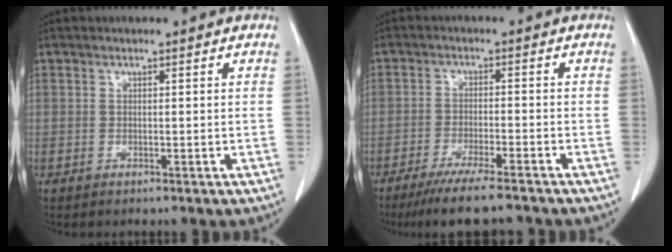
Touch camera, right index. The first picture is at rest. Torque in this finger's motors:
{"motor_torque": [0.87, -0.84, 0.41, 0.10]}